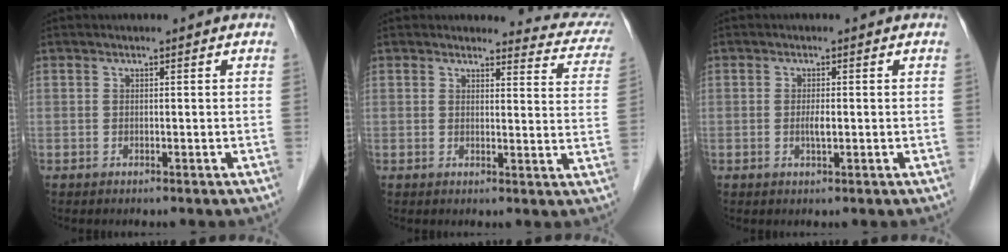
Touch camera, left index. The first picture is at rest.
{"total": 8.4, "force": [8.3, 0.8, -0.2], "torque": [0.017, -0.060, 0.066]}
{"total": 1.5, "force": [-0.2, 0.3, 1.5], "torque": [-0.030, -0.001, -0.003]}